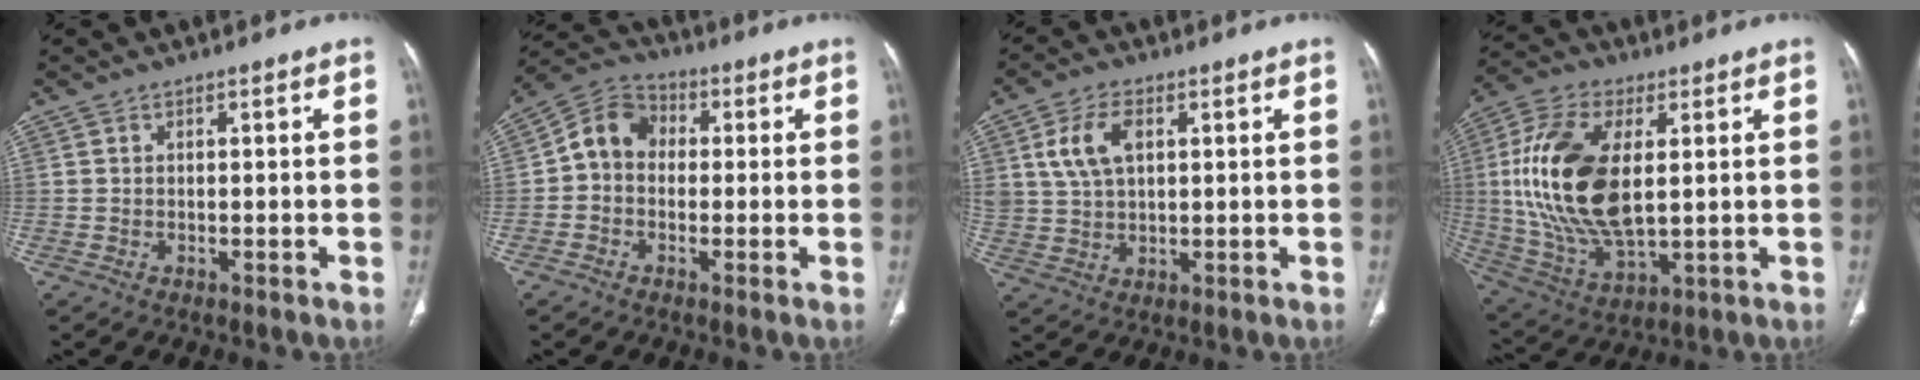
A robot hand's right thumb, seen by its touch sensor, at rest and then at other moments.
{"total": 8.0, "force": [-0.1, 6.6, 4.5], "torque": [-0.063, 0.029, -0.019]}
{"total": 8.0, "force": [2.6, 4.8, 5.8], "torque": [-0.112, -0.001, 0.056]}
{"total": 20.5, "force": [2.7, 10.5, 17.4], "torque": [-0.361, -0.011, 0.056]}